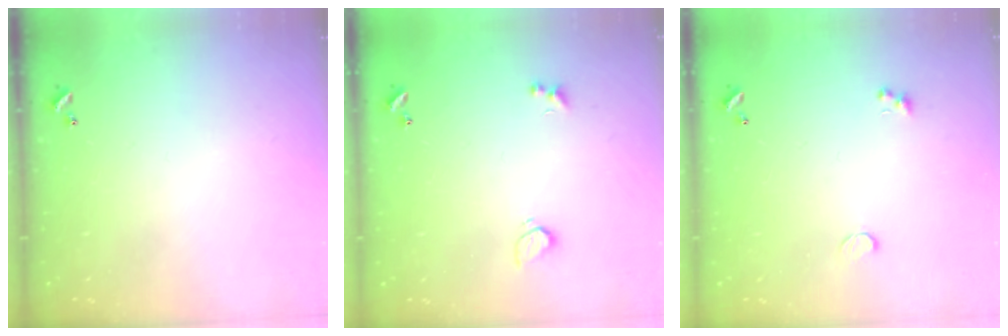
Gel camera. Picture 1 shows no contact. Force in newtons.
{"total": 2.1, "press": 1.8, "slide": 1.2}
{"total": 0.6, "press": 0.4, "slide": 0.4}